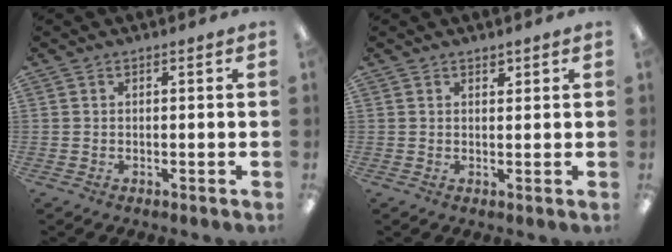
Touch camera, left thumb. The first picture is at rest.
{"total": 1.5, "force": [1.3, 0.8, 0.5], "torque": [-0.002, -0.004, 0.022]}